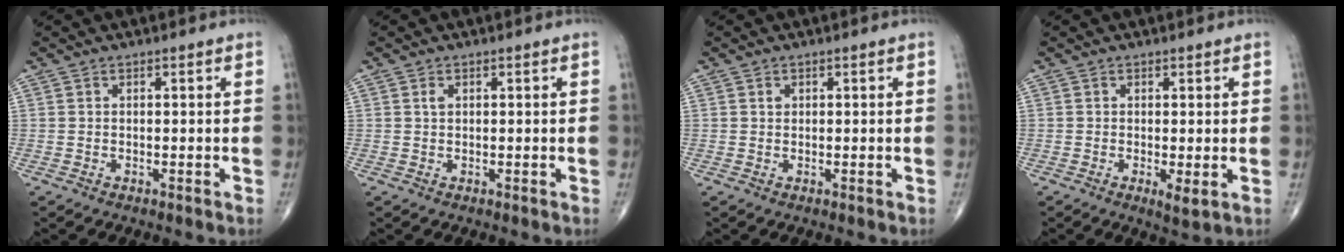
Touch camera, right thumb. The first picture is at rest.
{"total": 0.9, "force": [0.4, 0.6, 0.6], "torque": [-0.012, 0.001, 0.007]}
{"total": 0.8, "force": [0.3, 0.6, 0.3], "torque": [-0.001, -0.001, 0.006]}
{"total": 2.4, "force": [-0.3, 0.6, 2.3], "torque": [-0.041, -0.010, -0.005]}